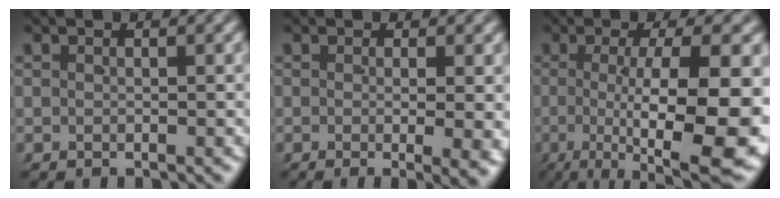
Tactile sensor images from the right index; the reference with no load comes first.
{"total": 4.0, "force": [-1.0, 0.0, 3.8], "torque": [-0.038, -0.005, -0.015]}
{"total": 11.0, "force": [-1.7, 2.8, 10.5], "torque": [-0.146, -0.004, -0.017]}